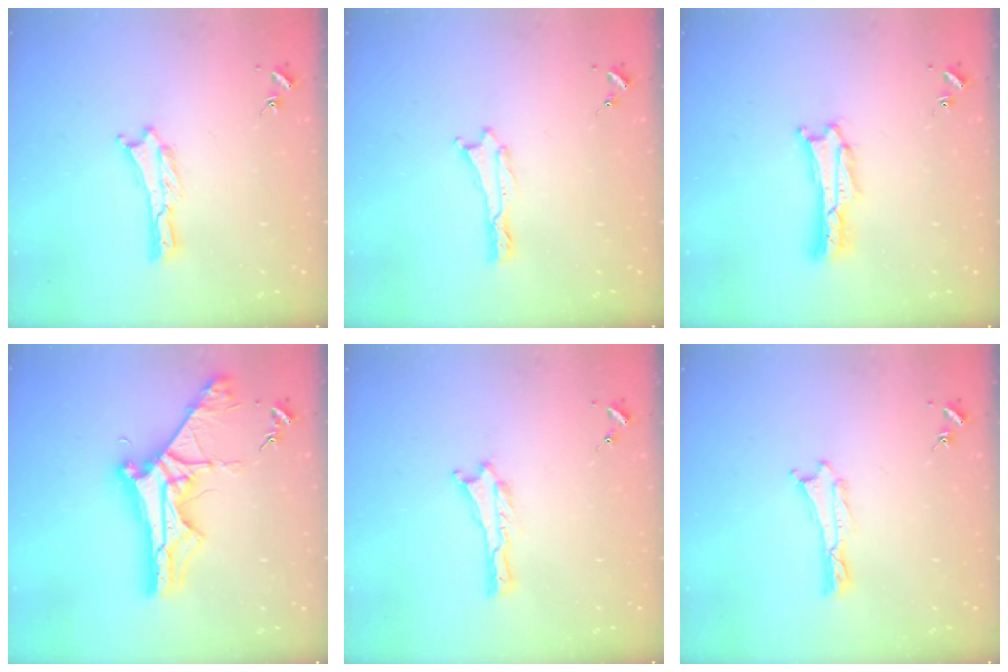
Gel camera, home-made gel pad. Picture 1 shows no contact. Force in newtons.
{"total": 0.0}
{"total": 1.7, "press": 1.7, "slide": 0.3}
{"total": 9.4, "press": 9.4, "slide": 1.0}
{"total": 0.0}
{"total": 0.0}